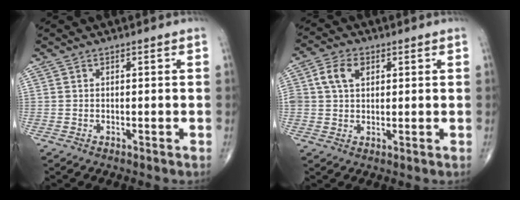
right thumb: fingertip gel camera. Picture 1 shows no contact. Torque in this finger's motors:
{"motor_torque": [1.85, 1.79, 1.14, -0.22, 0.26]}